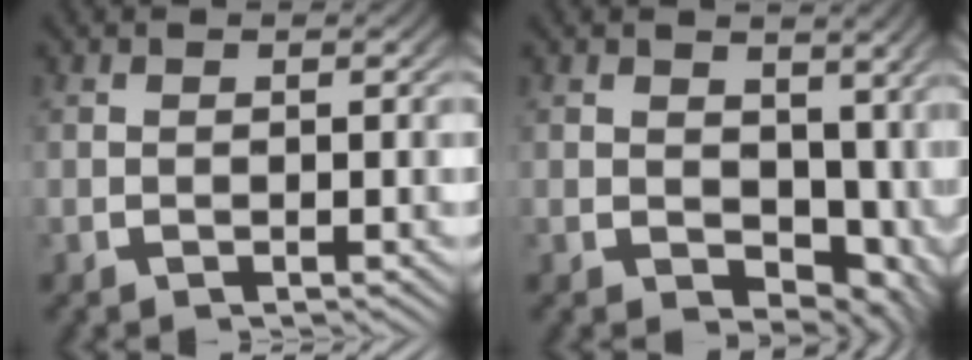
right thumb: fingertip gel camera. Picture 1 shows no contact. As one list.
[{"total": 6.5, "force": [0.7, 4.8, 4.3], "torque": [-0.062, -0.033, 0.028]}]